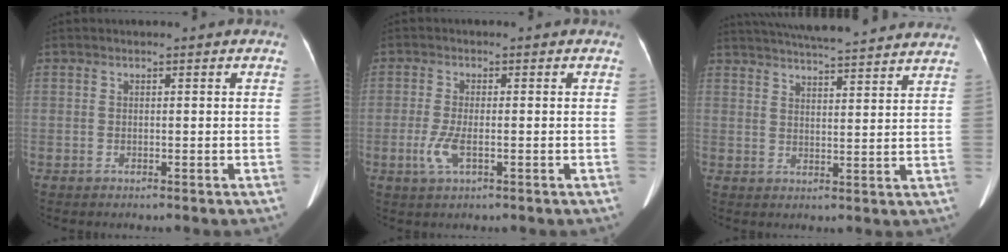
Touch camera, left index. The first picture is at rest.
{"total": 3.5, "force": [-1.2, 1.0, 3.2], "torque": [-0.078, -0.007, -0.022]}
{"total": 21.9, "force": [19.9, 2.2, 9.0], "torque": [-0.148, 0.022, 0.262]}